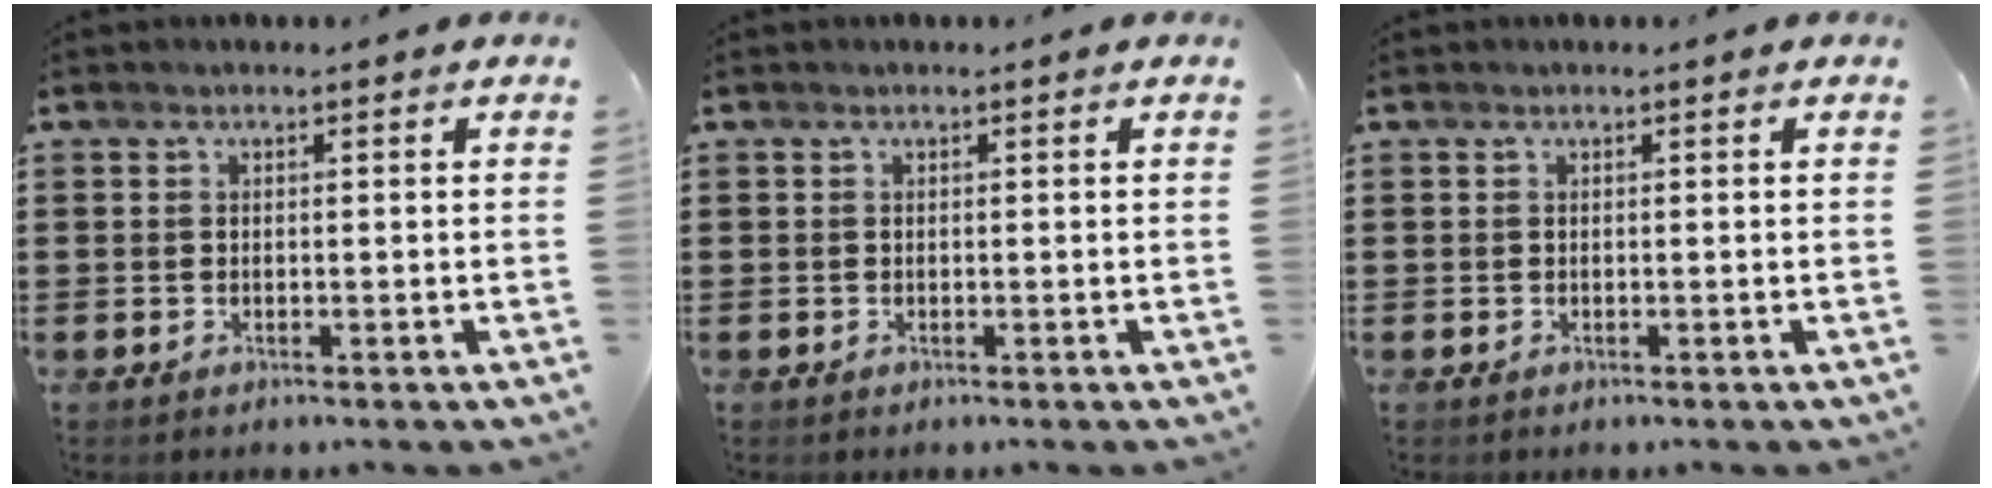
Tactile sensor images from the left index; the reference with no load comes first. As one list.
[{"total": 0.0}, {"total": 0.0}]